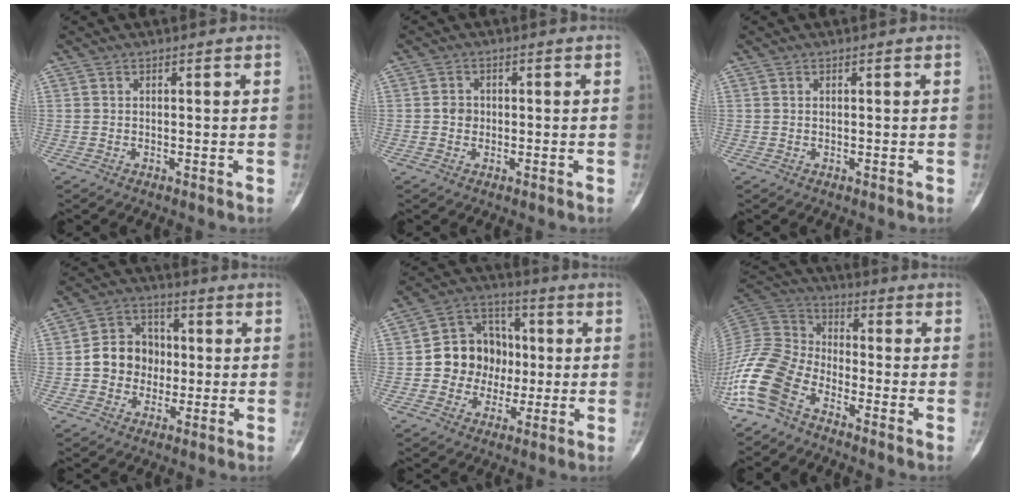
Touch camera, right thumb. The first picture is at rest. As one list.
[{"total": 2.0, "force": [-0.2, 1.8, 0.9], "torque": [-0.006, 0.007, -0.008]}, {"total": 0.0}, {"total": 9.7, "force": [-0.6, 8.5, 4.6], "torque": [-0.039, 0.027, -0.020]}, {"total": 12.5, "force": [-0.4, 11.0, 6.0], "torque": [-0.042, 0.028, -0.009]}, {"total": 14.0, "force": [-8.3, 8.0, 7.8], "torque": [-0.164, 0.055, -0.177]}]